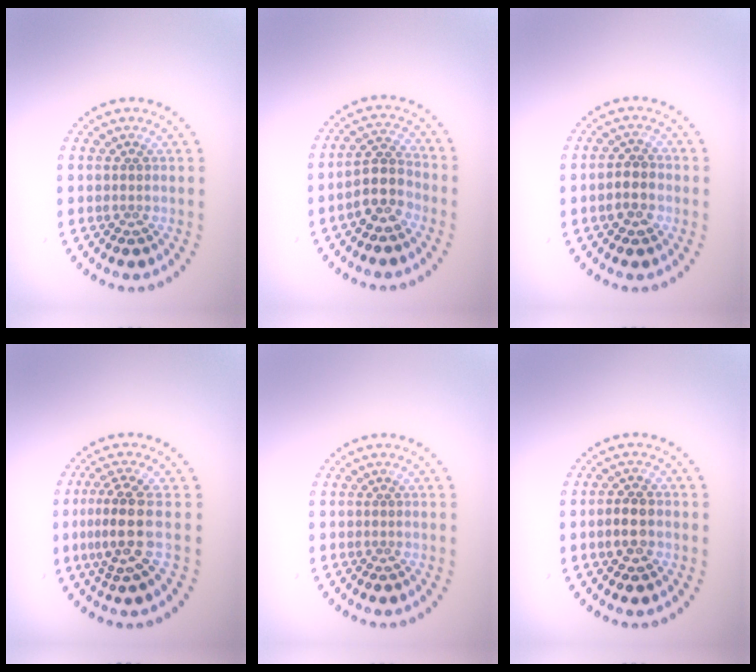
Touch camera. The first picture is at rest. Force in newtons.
{"total": 4.0, "press": 3.7, "slide": 1.4}
{"total": 2.5, "press": 2.5, "slide": 0.4}
{"total": 3.8, "press": 3.2, "slide": 2.0}
{"total": 0.0}
{"total": 2.4, "press": 2.4, "slide": 0.3}